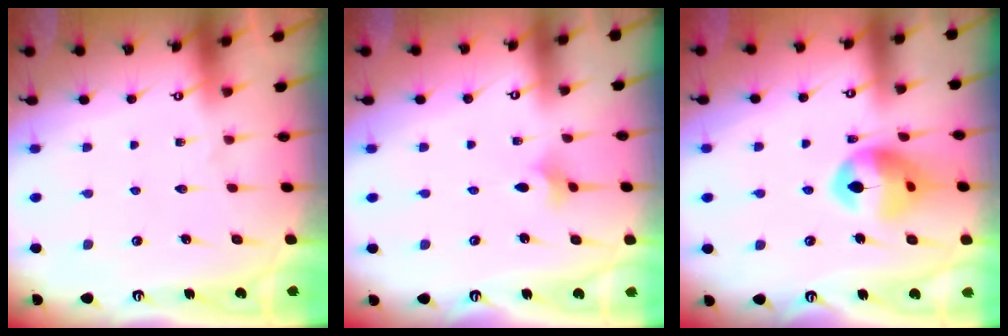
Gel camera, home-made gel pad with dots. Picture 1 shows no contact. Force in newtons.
{"total": 1.8, "press": 1.7, "slide": 0.5}
{"total": 13.9, "press": 13.7, "slide": 2.1}